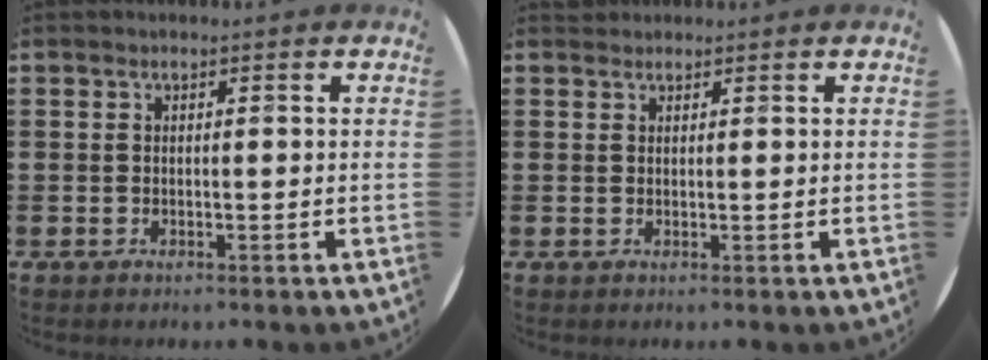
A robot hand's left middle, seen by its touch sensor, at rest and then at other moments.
{"total": 0.8, "force": [0.8, 0.2, -0.2], "torque": [0.002, 0.004, 0.016]}